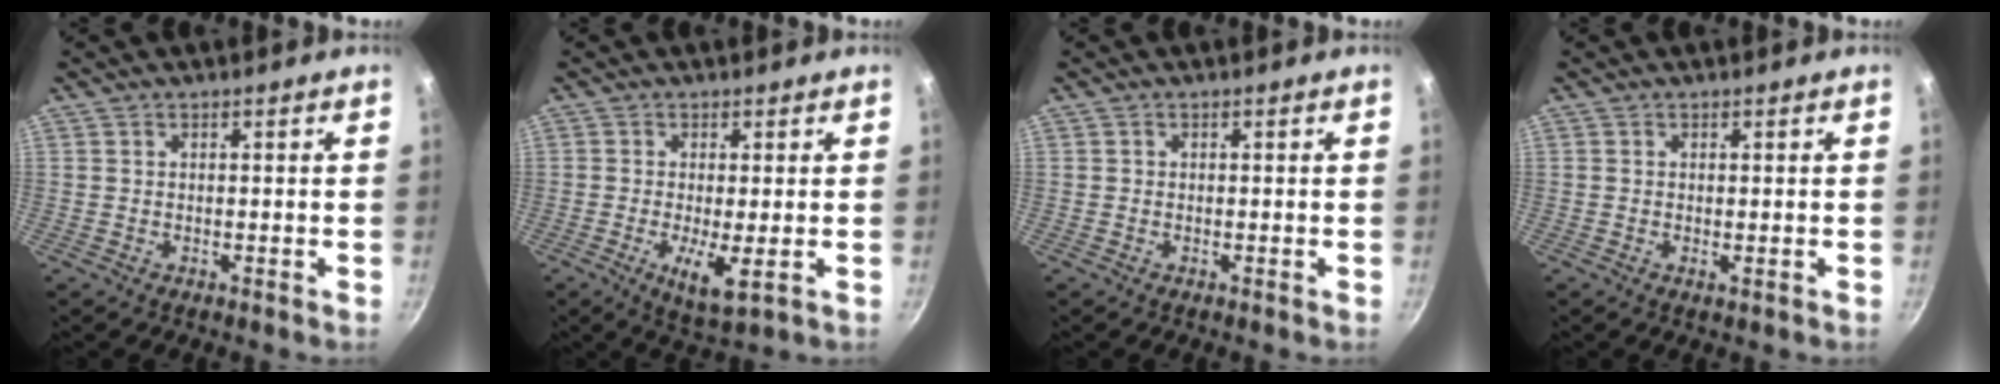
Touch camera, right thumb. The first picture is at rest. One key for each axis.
{"total": 6.1, "fx": -1.2, "fy": 1.5, "fz": 5.8, "tx": -0.108, "ty": -0.018, "tz": -0.014}
{"total": 0.0}
{"total": 0.5, "fx": 0.0, "fy": 0.1, "fz": 0.5, "tx": -0.009, "ty": -0.004, "tz": -0.001}